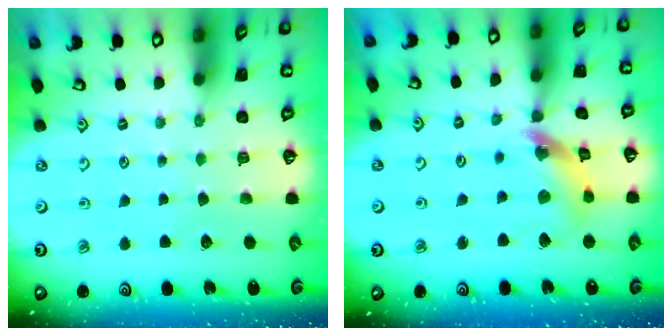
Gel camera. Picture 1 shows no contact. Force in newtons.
{"total": 11.8, "press": 11.7, "slide": 1.4}